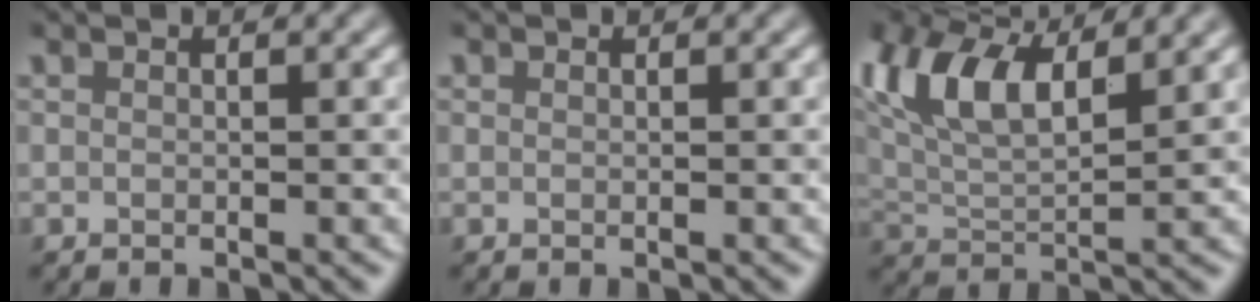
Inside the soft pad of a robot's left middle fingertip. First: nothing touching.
{"total": 0.0}
{"total": 8.8, "force": [4.7, 3.7, 6.5], "torque": [-0.135, 0.020, 0.084]}